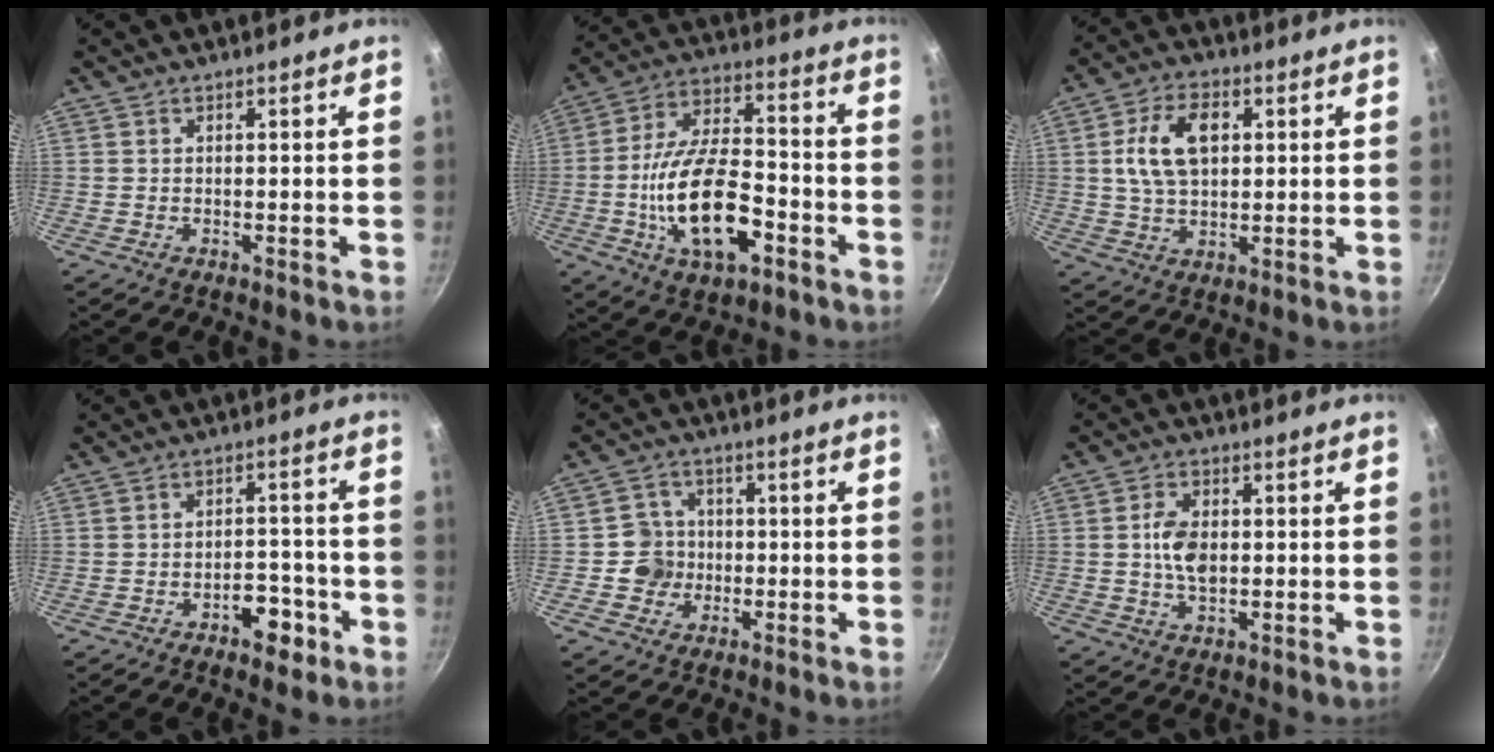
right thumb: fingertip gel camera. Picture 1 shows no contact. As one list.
[{"total": 18.6, "force": [-5.4, 9.0, 15.4], "torque": [-0.272, 0.032, -0.091]}, {"total": 11.3, "force": [2.3, 6.9, 8.6], "torque": [-0.145, 0.003, 0.043]}, {"total": 6.6, "force": [-3.4, 3.5, 4.4], "torque": [-0.042, 0.031, -0.049]}, {"total": 5.9, "force": [-1.0, 5.6, 1.5], "torque": [0.007, 0.014, -0.022]}, {"total": 6.4, "force": [0.2, 3.9, 5.1], "torque": [-0.090, 0.003, 0.004]}]